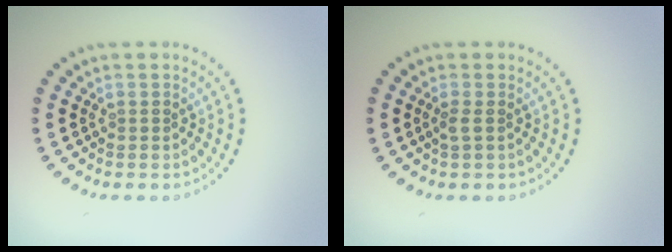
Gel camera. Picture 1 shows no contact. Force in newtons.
{"total": 0.8, "press": 0.6, "slide": 0.5}